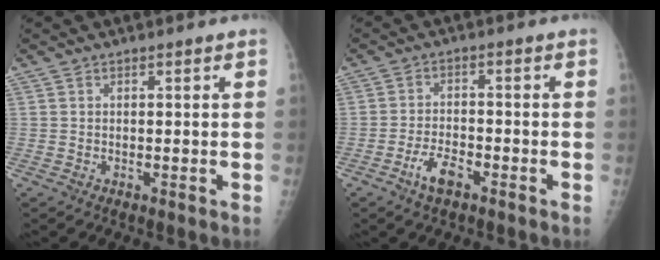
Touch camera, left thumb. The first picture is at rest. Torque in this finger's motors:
{"motor_torque": [-0.14, 0.17, 0.30, 0.27, 0.00]}